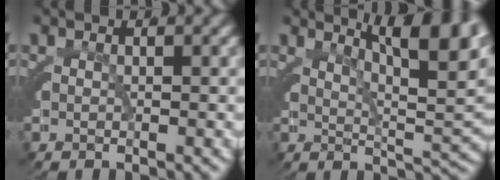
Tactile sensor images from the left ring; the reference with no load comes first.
{"total": 9.0, "force": [4.2, 2.5, 7.6], "torque": [-0.069, 0.016, 0.054]}